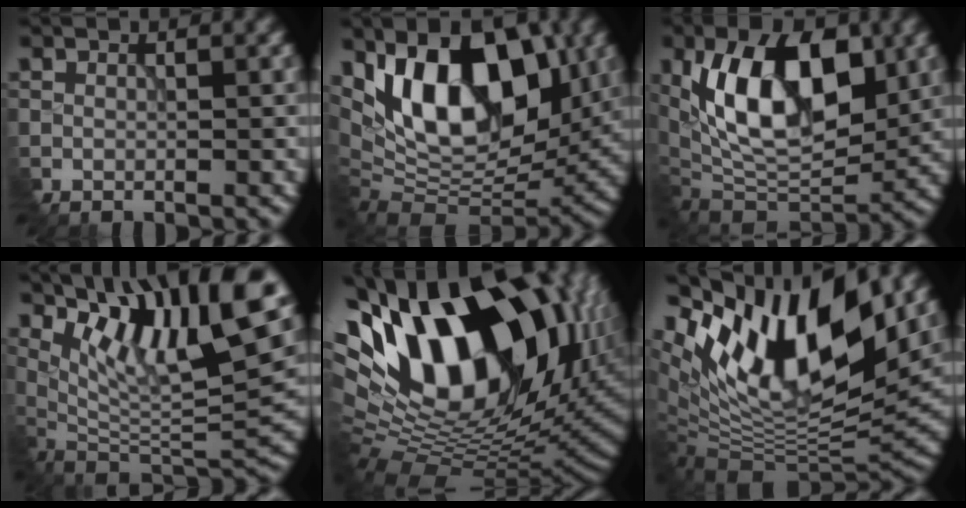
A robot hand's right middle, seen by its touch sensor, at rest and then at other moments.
{"total": 13.8, "force": [3.9, 7.6, 10.9], "torque": [-0.168, 0.010, 0.056]}
{"total": 11.8, "force": [2.2, 6.4, 9.7], "torque": [-0.147, 0.003, 0.028]}
{"total": 13.3, "force": [6.7, 4.1, 10.8], "torque": [-0.186, 0.015, 0.125]}
{"total": 20.2, "force": [3.5, 12.1, 15.8], "torque": [-0.289, 0.006, 0.071]}
{"total": 15.7, "force": [5.3, 8.1, 12.3], "torque": [-0.223, 0.019, 0.087]}